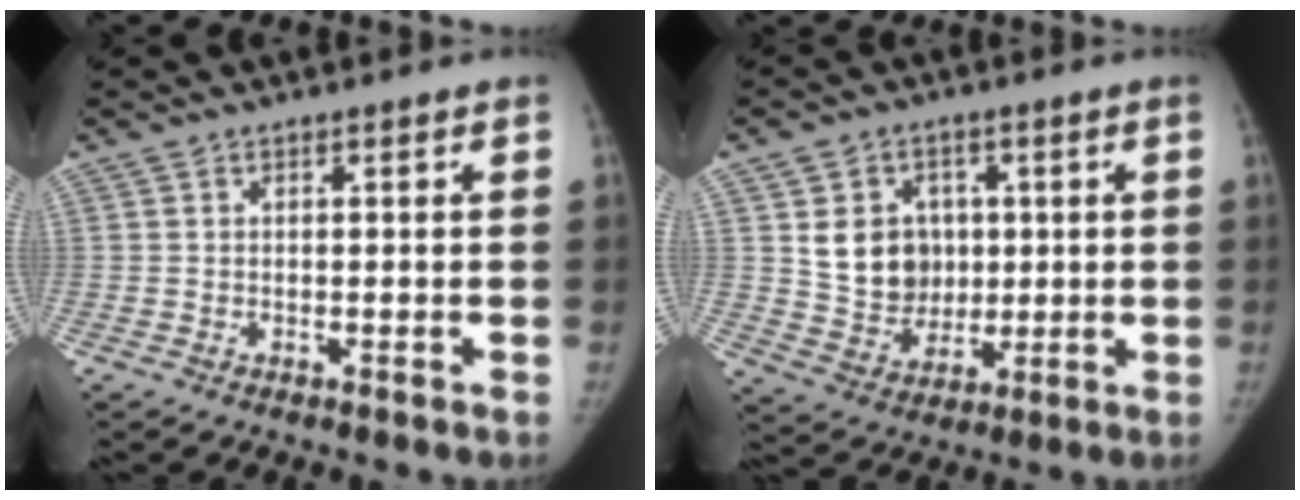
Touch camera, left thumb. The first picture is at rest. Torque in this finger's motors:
{"motor_torque": [0.81, 0.89, 0.47, -0.47, 0.04]}